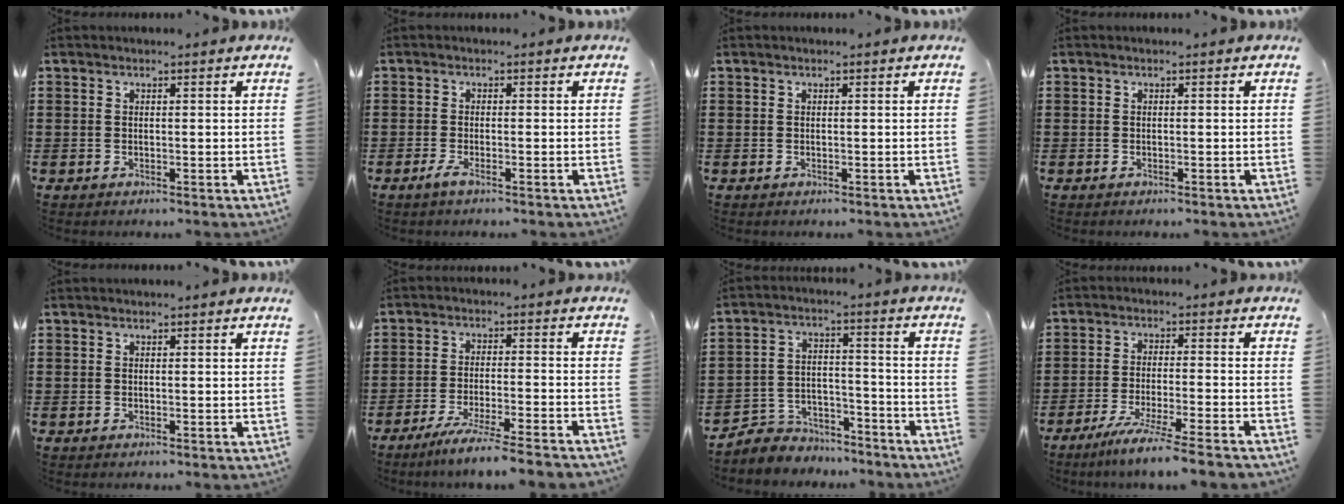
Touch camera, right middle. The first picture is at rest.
{"total": 1.6, "force": [-0.8, 0.2, 1.3], "torque": [-0.031, -0.004, -0.017]}
{"total": 0.0}
{"total": 0.0}
{"total": 0.0}
{"total": 5.7, "force": [-5.1, -0.6, 2.6], "torque": [-0.051, -0.019, -0.097]}
{"total": 5.2, "force": [-4.8, 1.9, 0.2], "torque": [-0.020, 0.009, -0.105]}
{"total": 6.2, "force": [-5.3, -0.7, 3.0], "torque": [-0.056, -0.018, -0.101]}